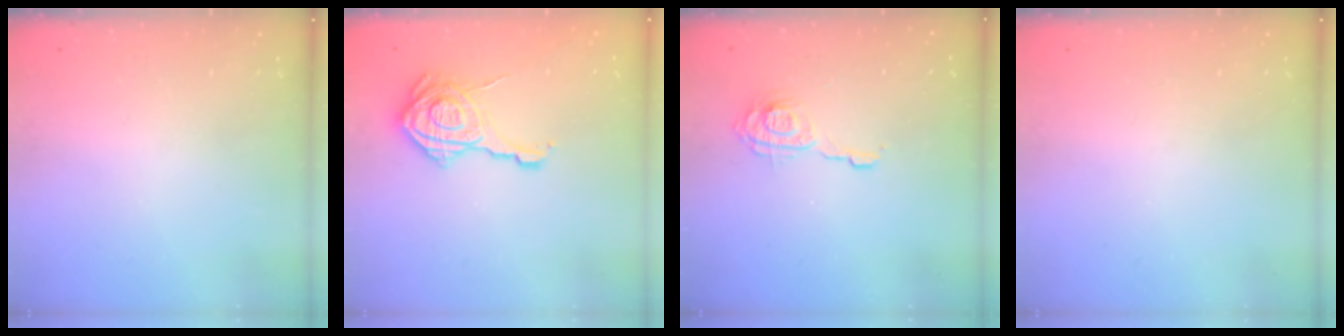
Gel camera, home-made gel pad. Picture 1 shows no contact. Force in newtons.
{"total": 17.5, "press": 17.5, "slide": 0.7}
{"total": 9.5, "press": 9.4, "slide": 0.6}
{"total": 0.0}